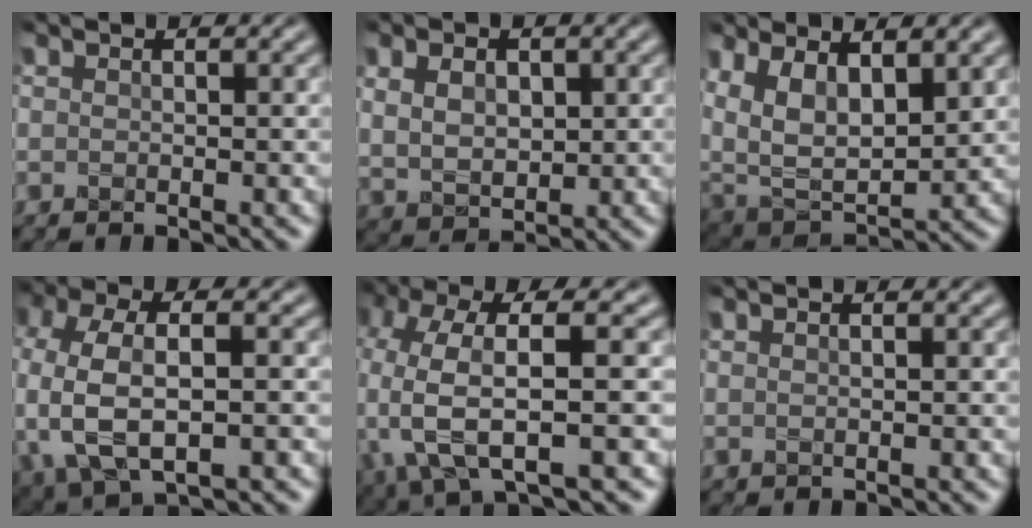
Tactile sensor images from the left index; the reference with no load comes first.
{"total": 4.0, "force": [1.3, 2.8, 2.6], "torque": [-0.050, 0.003, 0.025]}
{"total": 8.2, "force": [3.1, 4.4, 6.2], "torque": [-0.129, -0.006, 0.054]}
{"total": 8.3, "force": [-1.5, 5.0, 6.5], "torque": [-0.152, -0.005, -0.027]}
{"total": 7.9, "force": [-1.1, 3.1, 7.2], "torque": [-0.159, -0.005, -0.024]}
{"total": 0.0}